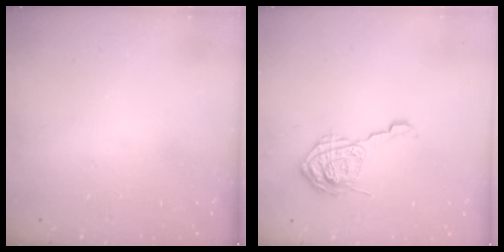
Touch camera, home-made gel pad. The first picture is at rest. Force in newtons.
{"total": 11.7, "press": 11.6, "slide": 0.7}